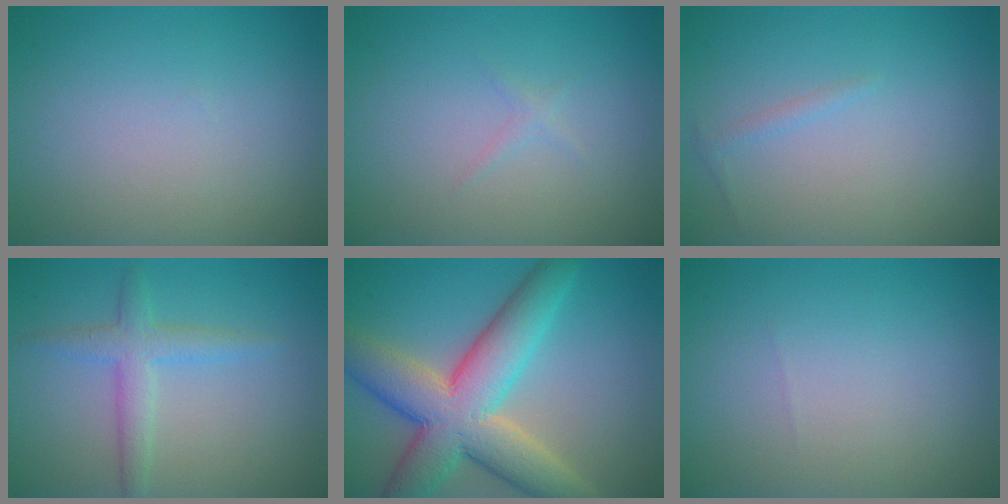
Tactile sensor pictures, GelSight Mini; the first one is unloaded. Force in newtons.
{"total": 0.6, "press": 0.6, "slide": 0.1}
{"total": 0.6, "press": 0.6, "slide": 0.1}
{"total": 2.7, "press": 2.7, "slide": 0.1}
{"total": 10.5, "press": 10.5, "slide": 0.5}
{"total": 0.0}